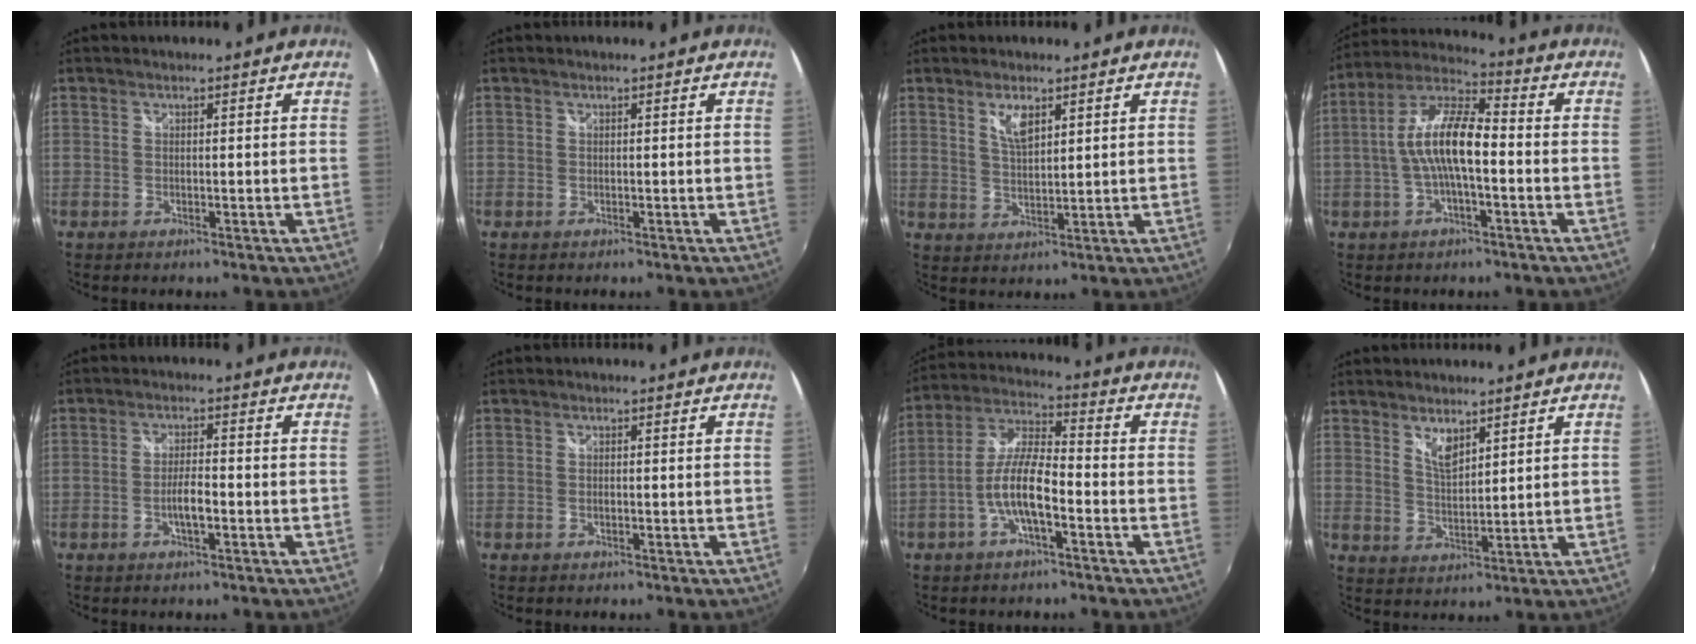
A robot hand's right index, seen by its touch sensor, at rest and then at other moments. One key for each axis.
{"total": 0.0}
{"total": 4.5, "fx": 2.4, "fy": 1.8, "fz": 3.4, "tx": -0.061, "ty": -0.001, "tz": 0.045}
{"total": 11.4, "fx": -1.7, "fy": 3.4, "fz": 10.7, "tx": -0.220, "ty": 0.015, "tz": -0.035}
{"total": 3.8, "fx": -1.5, "fy": 0.9, "fz": 3.4, "tx": -0.067, "ty": -0.001, "tz": -0.026}
{"total": 0.5, "fx": -0.2, "fy": 0.3, "fz": 0.4, "tx": -0.009, "ty": -0.002, "tz": -0.004}
{"total": 9.4, "fx": -3.6, "fy": 2.6, "fz": 8.3, "tx": -0.179, "ty": 0.007, "tz": -0.069}
{"total": 4.1, "fx": 3.0, "fy": 1.4, "fz": 2.4, "tx": -0.041, "ty": -0.004, "tz": 0.053}